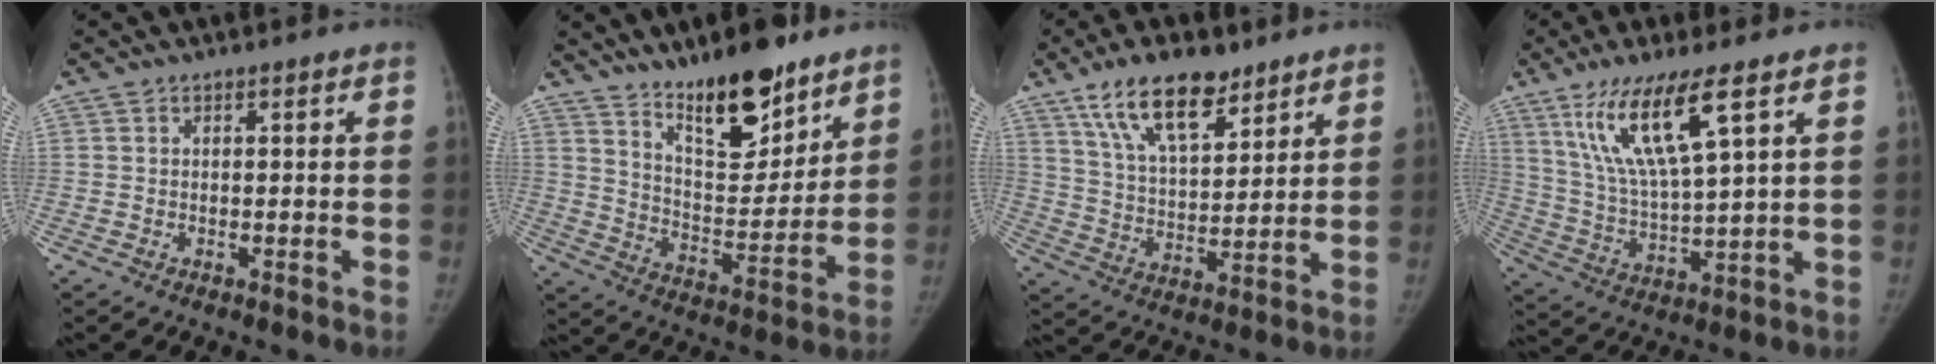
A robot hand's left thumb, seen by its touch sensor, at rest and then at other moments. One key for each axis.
{"total": 16.1, "fx": 11.9, "fy": 5.7, "fz": 9.2, "tx": -0.097, "ty": -0.090, "tz": 0.201}
{"total": 14.5, "fx": 9.5, "fy": 6.4, "fz": 8.9, "tx": -0.120, "ty": -0.044, "tz": 0.171}
{"total": 14.2, "fx": 7.6, "fy": 2.6, "fz": 11.7, "tx": -0.238, "ty": -0.035, "tz": 0.155}